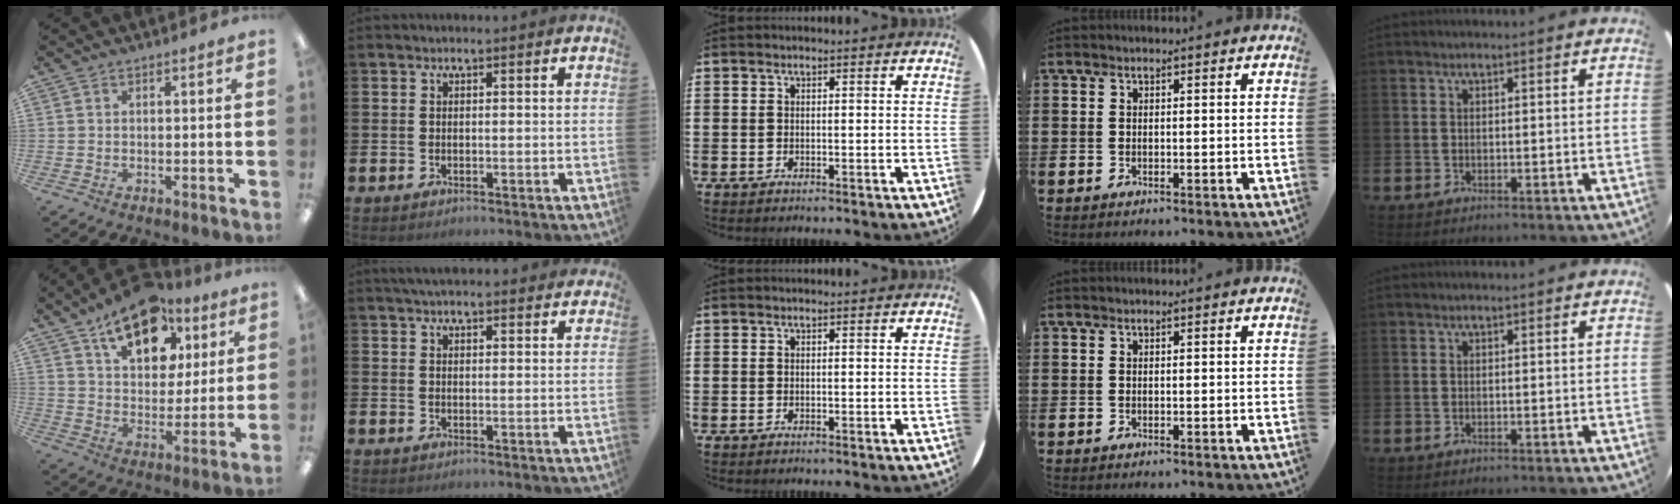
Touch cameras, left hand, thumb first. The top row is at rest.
{"thumb": {"total": 17.7, "force": [11.2, 9.9, 9.4], "torque": [-0.139, -0.053, 0.194]}, "index": {"total": 3.4, "force": [3.2, 0.5, 0.8], "torque": [-0.021, -0.008, 0.059]}}